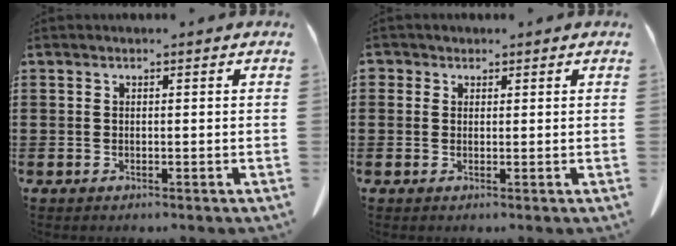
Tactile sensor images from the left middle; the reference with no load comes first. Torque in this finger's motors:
{"motor_torque": [-0.08, 0.09, 0.00, 0.00]}